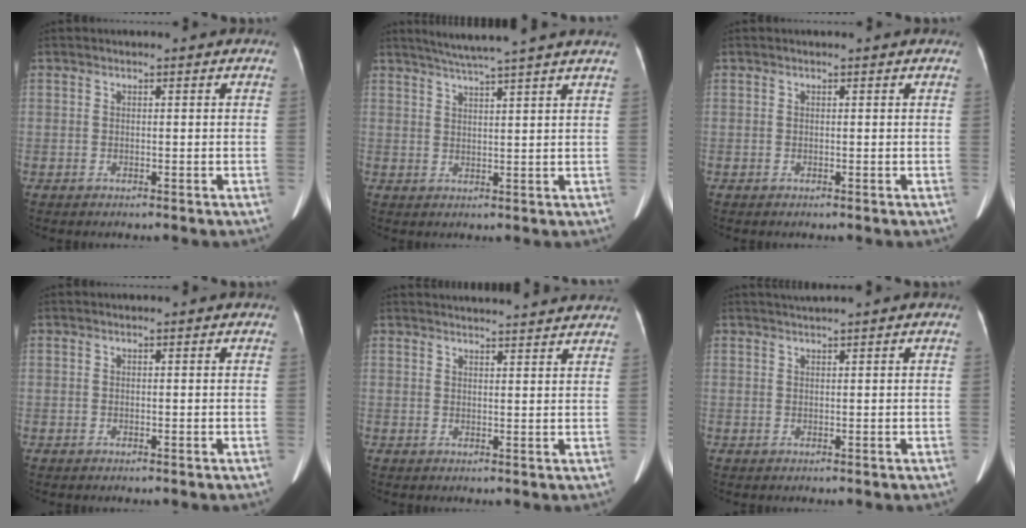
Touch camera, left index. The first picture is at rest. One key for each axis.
{"total": 10.6, "fx": 8.9, "fy": -1.4, "fz": 5.4, "tx": -0.088, "ty": 0.021, "tz": 0.115}
{"total": 0.0}
{"total": 0.0}
{"total": 15.2, "fx": 14.6, "fy": 0.8, "fz": 4.0, "tx": -0.049, "ty": 0.018, "tz": 0.177}
{"total": 1.5, "fx": 1.3, "fy": -0.6, "fz": 0.5, "tx": -0.010, "ty": 0.006, "tz": 0.030}